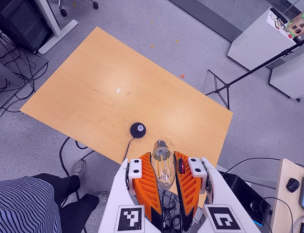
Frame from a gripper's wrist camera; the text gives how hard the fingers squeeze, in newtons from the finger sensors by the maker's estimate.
{"total": 21.4, "left": 26.8, "right": 16.1}